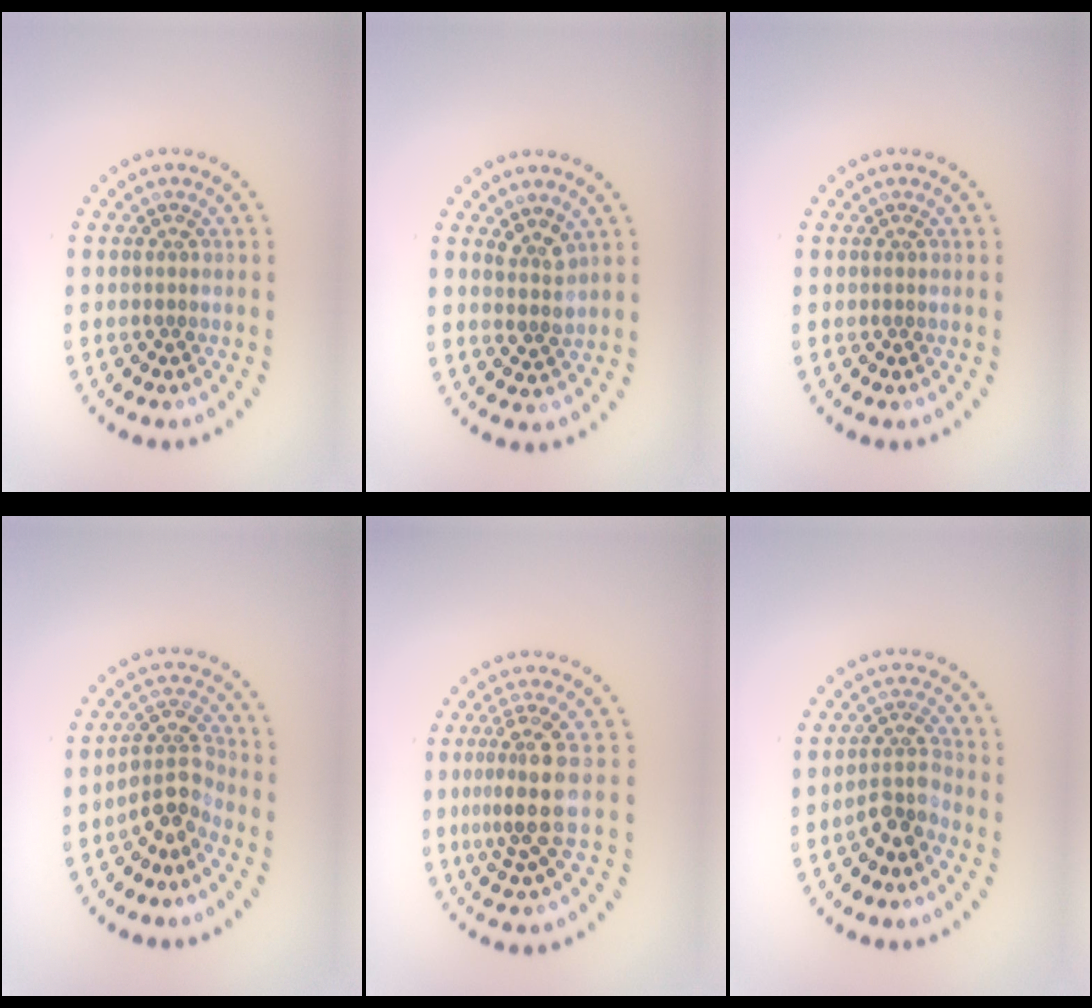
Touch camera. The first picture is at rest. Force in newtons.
{"total": 1.8, "press": 1.4, "slide": 1.2}
{"total": 0.0}
{"total": 3.2, "press": 2.3, "slide": 2.2}
{"total": 3.8, "press": 3.0, "slide": 2.4}
{"total": 2.7, "press": 1.9, "slide": 1.9}